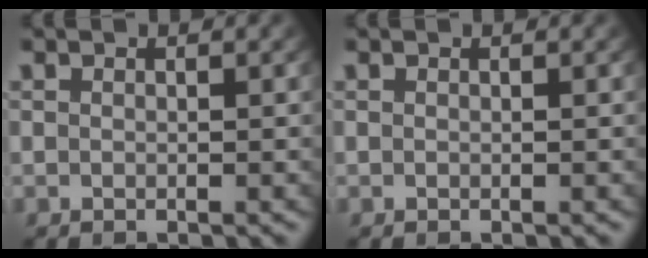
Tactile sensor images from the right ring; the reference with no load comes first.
{"total": 0.0}